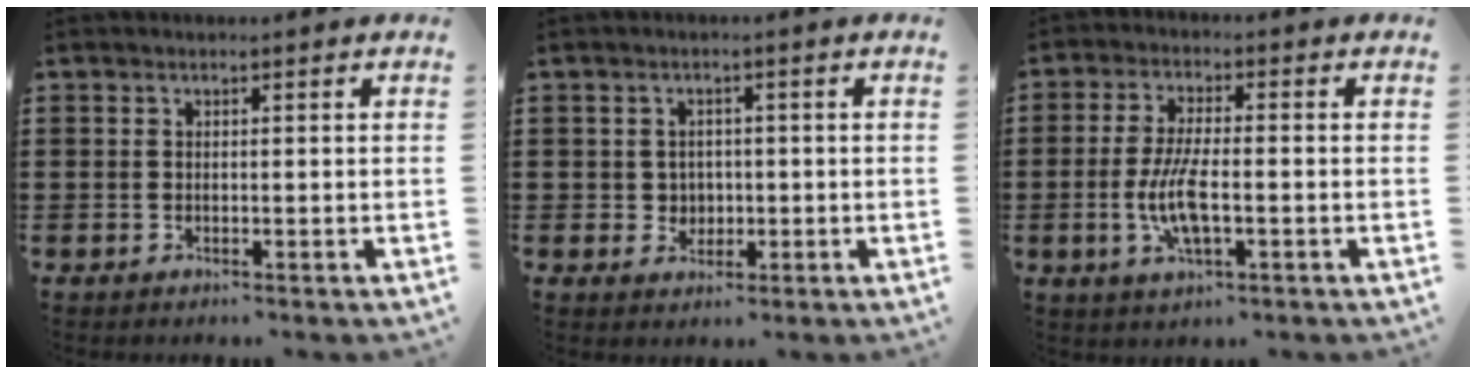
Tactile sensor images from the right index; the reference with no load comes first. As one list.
[{"total": 2.5, "force": [-0.1, 2.5, 0.5], "torque": [-0.021, 0.010, -0.005]}, {"total": 7.3, "force": [-1.6, 2.3, 6.7], "torque": [-0.147, -0.009, -0.035]}]